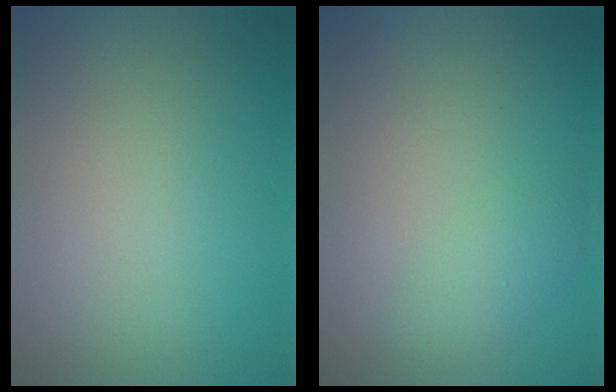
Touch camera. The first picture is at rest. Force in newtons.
{"total": 1.7, "press": 1.7, "slide": 0.0}